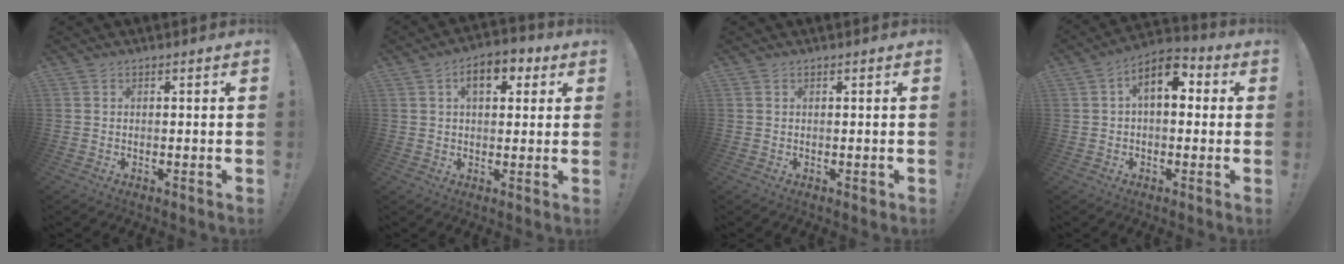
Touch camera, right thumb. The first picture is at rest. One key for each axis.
{"total": 8.3, "fx": 3.2, "fy": 4.7, "fz": 6.0, "tx": -0.081, "ty": 0.003, "tz": 0.053}
{"total": 0.8, "fx": 0.0, "fy": 0.5, "fz": 0.6, "tx": -0.010, "ty": 0.002, "tz": 0.000}
{"total": 9.2, "fx": 2.8, "fy": 5.2, "fz": 7.0, "tx": -0.104, "ty": -0.005, "tz": 0.048}